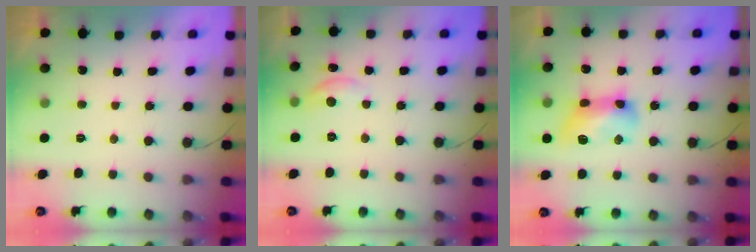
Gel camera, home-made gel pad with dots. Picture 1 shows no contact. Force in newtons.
{"total": 5.3, "press": 5.3, "slide": 0.7}
{"total": 12.5, "press": 12.5, "slide": 0.4}